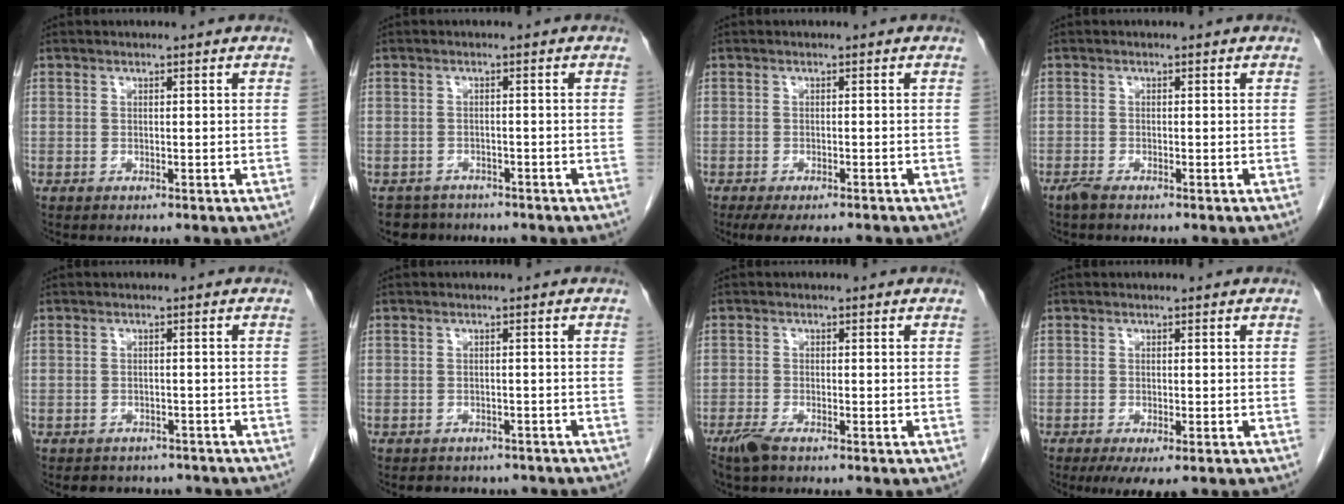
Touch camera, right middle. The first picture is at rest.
{"total": 3.1, "force": [-2.5, 1.9, -0.4], "torque": [0.004, 0.003, -0.040]}
{"total": 6.3, "force": [-5.5, 1.1, 2.8], "torque": [-0.031, -0.011, -0.081]}
{"total": 1.2, "force": [-1.0, 0.1, 0.7], "torque": [-0.021, -0.004, -0.020]}
{"total": 6.4, "force": [-5.7, 2.9, 1.0], "torque": [-0.008, 0.008, -0.061]}
{"total": 6.2, "force": [-5.5, 2.8, 1.2], "torque": [-0.011, 0.007, -0.057]}
{"total": 2.8, "force": [-2.1, 0.5, 1.8], "torque": [-0.043, -0.007, -0.041]}
{"total": 5.0, "force": [-3.2, 1.4, 3.6], "torque": [-0.051, -0.014, -0.047]}